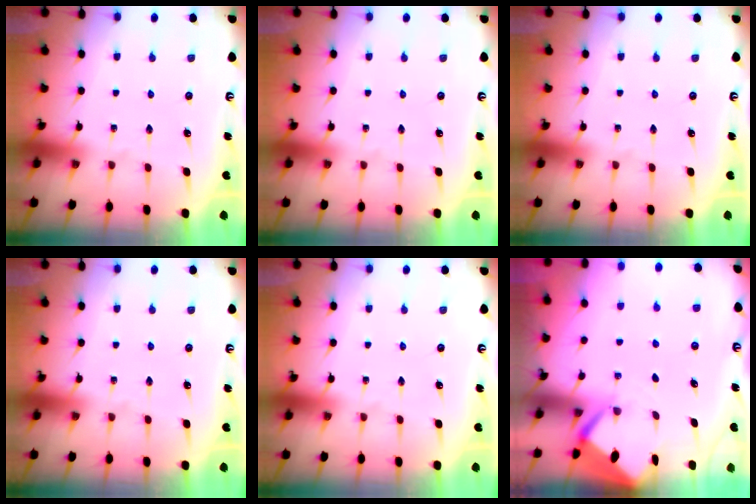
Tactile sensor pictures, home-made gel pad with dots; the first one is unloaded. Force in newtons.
{"total": 0.0}
{"total": 0.0}
{"total": 0.0}
{"total": 0.0}
{"total": 2.5, "press": 2.5, "slide": 0.0}